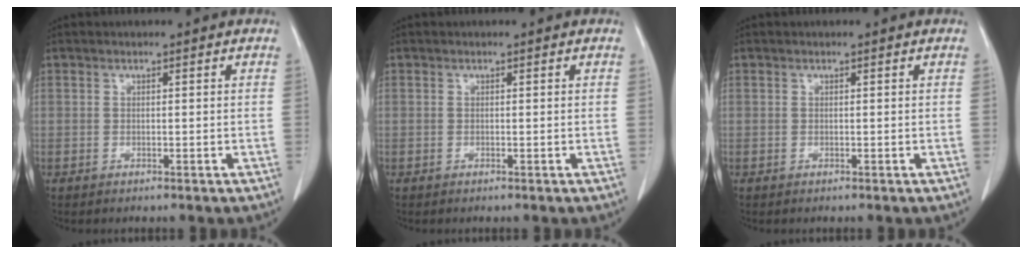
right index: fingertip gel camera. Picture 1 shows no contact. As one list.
[{"total": 0.0}, {"total": 0.0}]